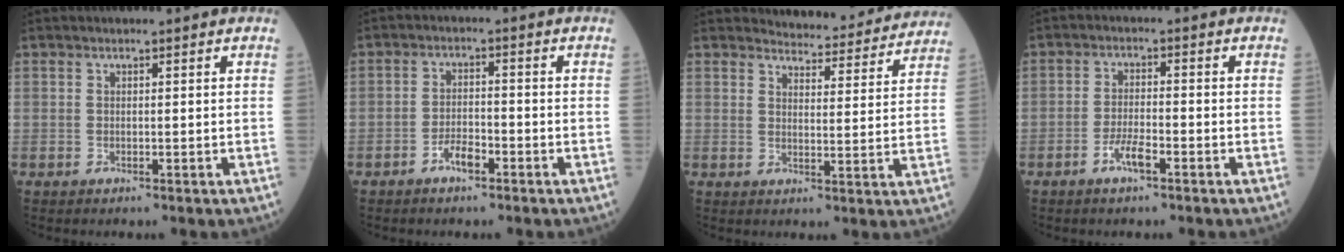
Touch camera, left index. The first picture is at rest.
{"total": 3.3, "force": [-2.2, 1.1, 2.2], "torque": [-0.041, 0.004, -0.042]}
{"total": 11.8, "force": [11.6, 1.8, 1.5], "torque": [-0.005, -0.017, 0.125]}
{"total": 3.5, "force": [-2.2, 0.6, 2.7], "torque": [-0.056, 0.000, -0.042]}